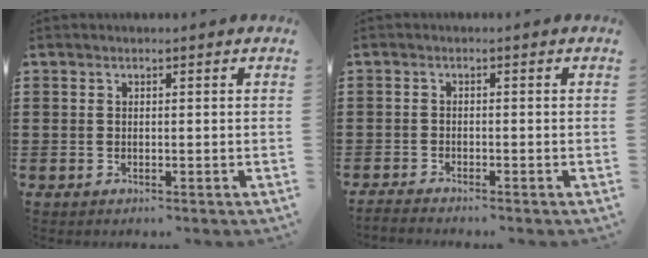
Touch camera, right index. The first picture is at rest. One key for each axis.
{"total": 1.4, "fx": -1.4, "fy": 0.0, "fz": 0.0, "tx": -0.003, "ty": 0.001, "tz": -0.028}